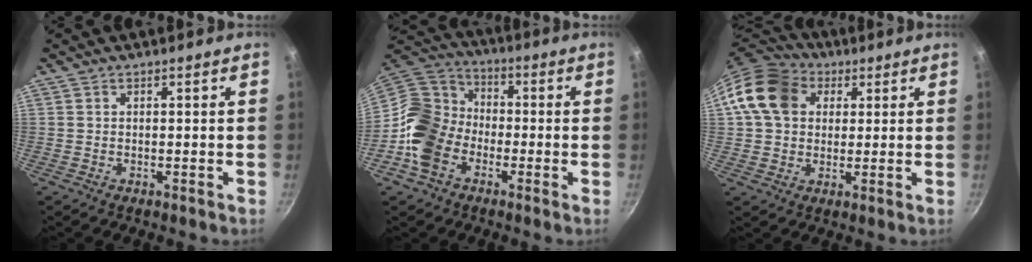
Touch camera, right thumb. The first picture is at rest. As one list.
[{"total": 13.8, "force": [-4.8, 10.6, 7.5], "torque": [-0.116, 0.046, -0.116]}, {"total": 13.3, "force": [3.7, 10.5, 7.3], "torque": [-0.113, 0.018, 0.050]}]